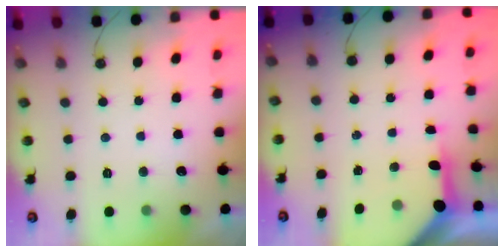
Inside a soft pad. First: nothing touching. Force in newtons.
{"total": 5.3, "press": 5.3, "slide": 0.5}